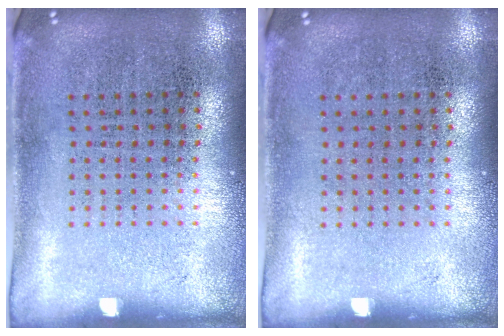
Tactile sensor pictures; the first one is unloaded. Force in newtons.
{"total": 0.0}